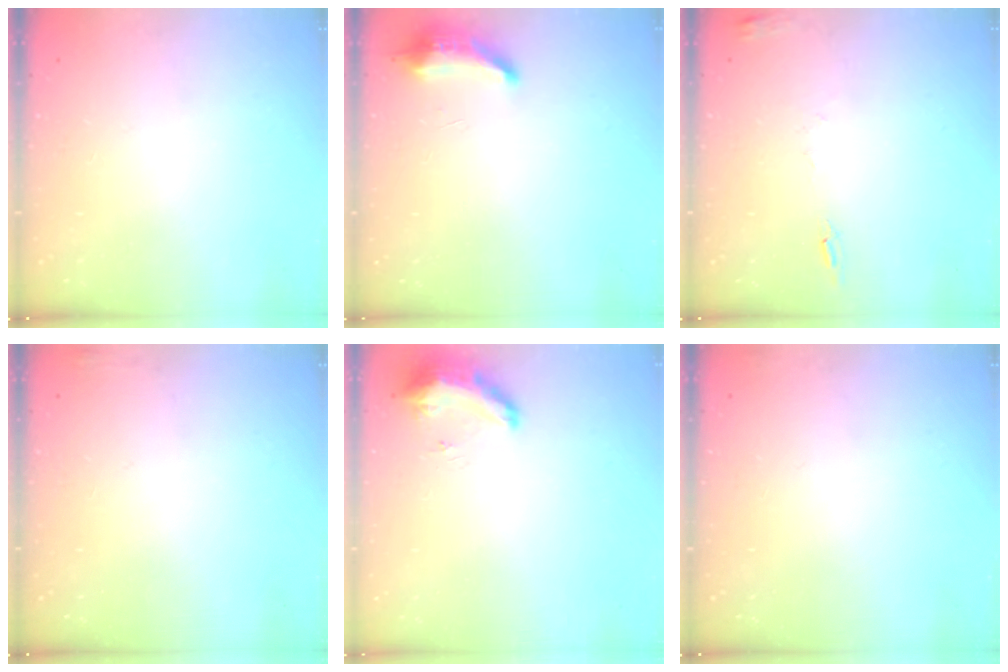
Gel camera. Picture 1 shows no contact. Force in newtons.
{"total": 8.3, "press": 8.1, "slide": 1.8}
{"total": 6.0, "press": 6.0, "slide": 0.6}
{"total": 3.9, "press": 3.6, "slide": 1.5}
{"total": 8.4, "press": 8.3, "slide": 1.3}
{"total": 2.8, "press": 2.2, "slide": 1.7}